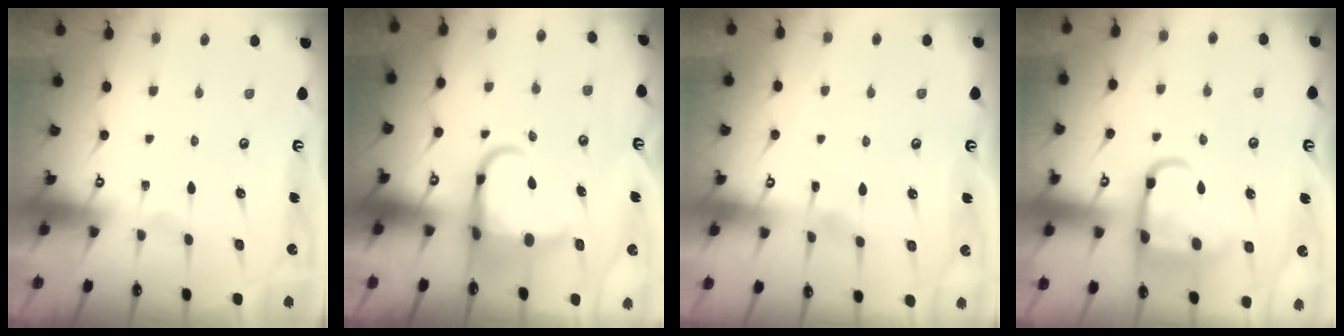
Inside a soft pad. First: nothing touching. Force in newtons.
{"total": 8.0, "press": 7.8, "slide": 1.8}
{"total": 2.8, "press": 2.8, "slide": 0.5}
{"total": 13.0, "press": 13.0, "slide": 1.2}